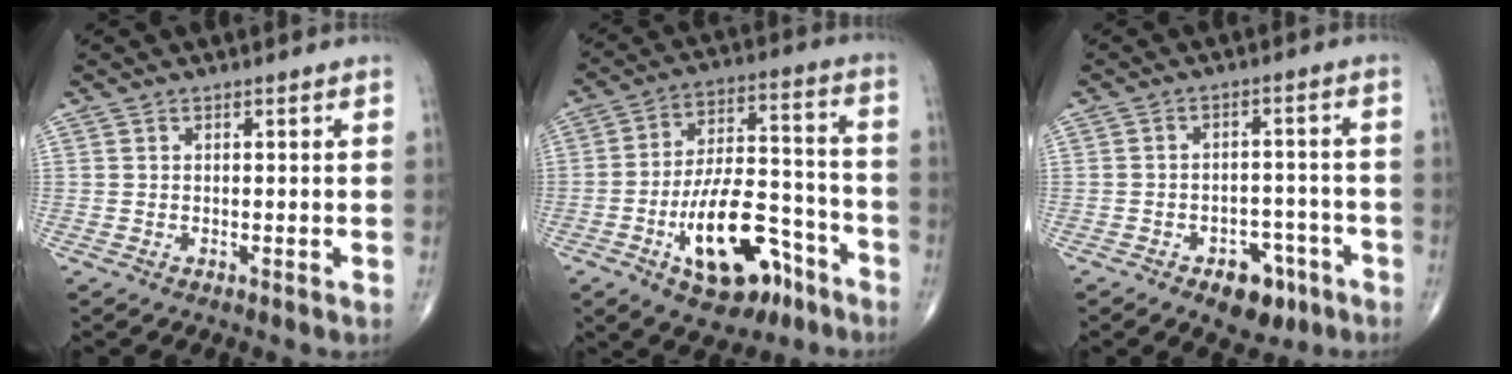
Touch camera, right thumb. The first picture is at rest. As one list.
[{"total": 18.3, "force": [-8.8, 8.8, 13.3], "torque": [-0.194, 0.068, -0.134]}, {"total": 7.7, "force": [-4.4, 4.8, 4.2], "torque": [-0.028, 0.035, -0.058]}]